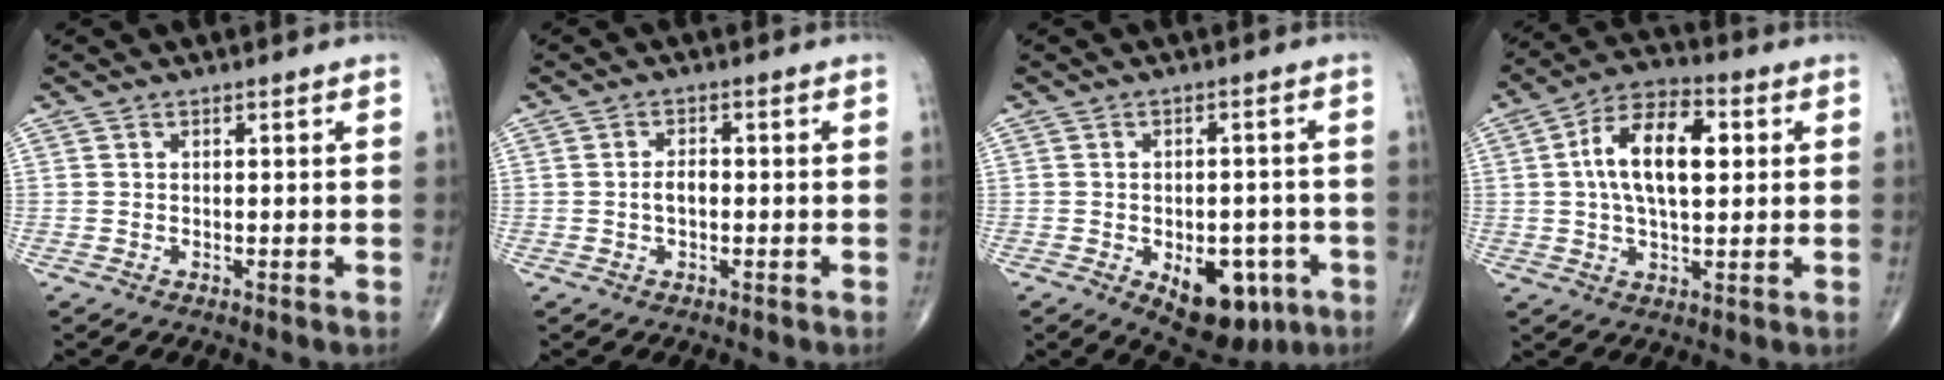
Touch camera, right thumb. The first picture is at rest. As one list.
[{"total": 2.4, "force": [-0.4, 1.4, 1.9], "torque": [-0.032, 0.007, -0.010]}, {"total": 12.3, "force": [-4.9, 7.0, 8.9], "torque": [-0.092, 0.016, -0.056]}, {"total": 13.2, "force": [2.0, 6.7, 11.2], "torque": [-0.193, 0.018, 0.028]}]